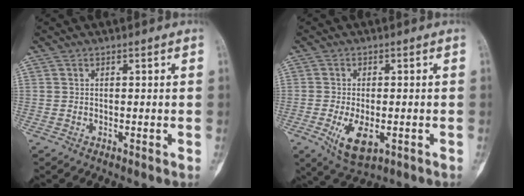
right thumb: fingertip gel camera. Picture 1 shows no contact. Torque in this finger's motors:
{"motor_torque": [-0.29, 0.54, 0.40, 0.27, 0.03]}